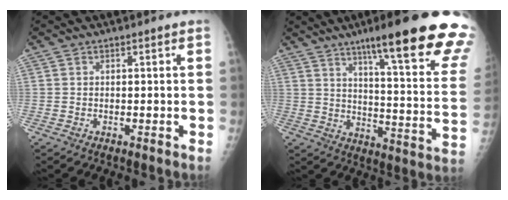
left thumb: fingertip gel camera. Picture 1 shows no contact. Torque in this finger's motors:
{"motor_torque": [2.42, 1.35, 1.46, -1.31, 0.33]}